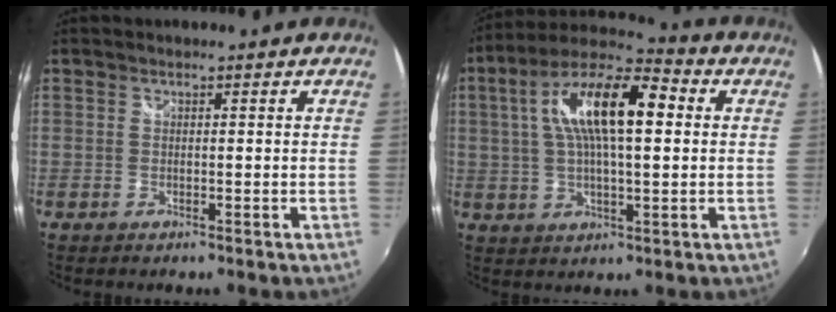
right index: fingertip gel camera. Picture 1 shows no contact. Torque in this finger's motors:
{"motor_torque": [0.90, 0.46, 0.52, 0.21]}